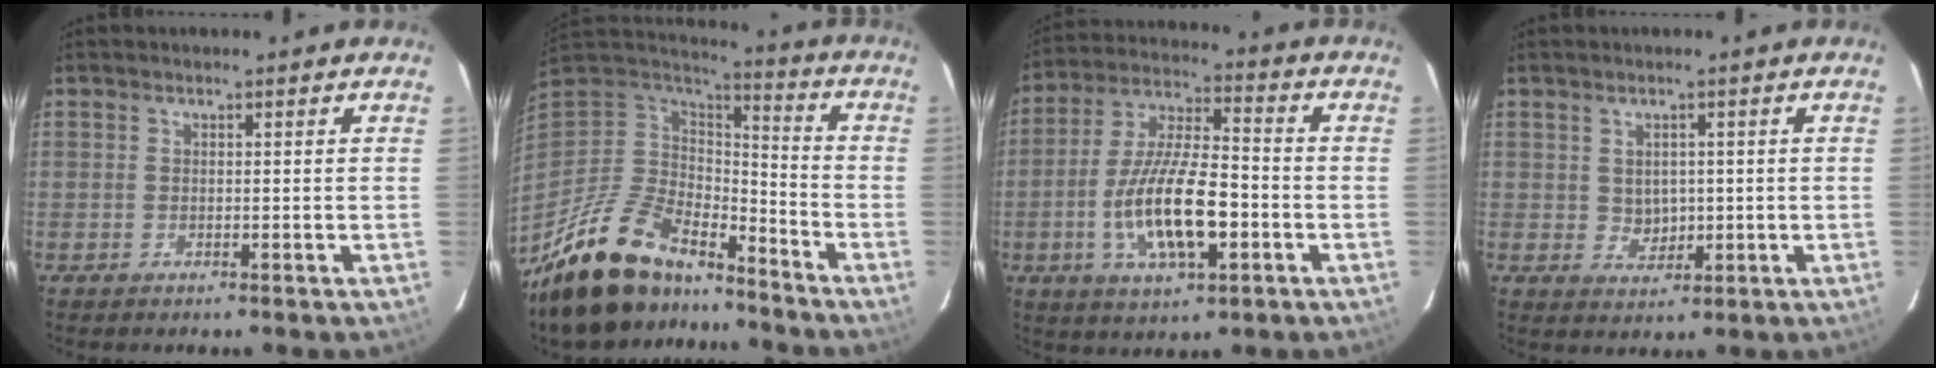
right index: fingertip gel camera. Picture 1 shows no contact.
{"total": 21.2, "force": [-16.2, 8.5, 10.7], "torque": [-0.227, -0.016, -0.277]}
{"total": 15.6, "force": [-4.5, 5.3, 14.0], "torque": [-0.279, -0.007, -0.077]}
{"total": 3.4, "force": [0.4, 3.1, 1.3], "torque": [-0.020, 0.002, 0.015]}